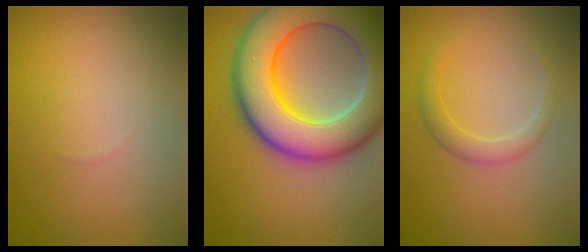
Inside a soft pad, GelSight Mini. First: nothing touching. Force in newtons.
{"total": 11.9, "press": 11.9, "slide": 0.9}
{"total": 1.7, "press": 1.7, "slide": 0.1}